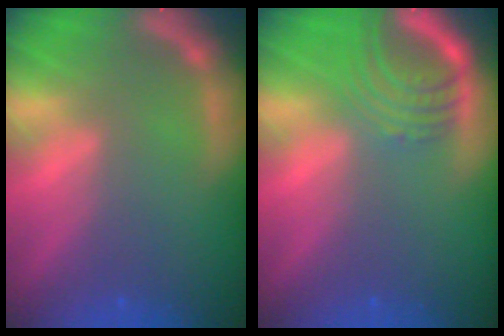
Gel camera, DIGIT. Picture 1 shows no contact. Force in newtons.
{"total": 5.5}